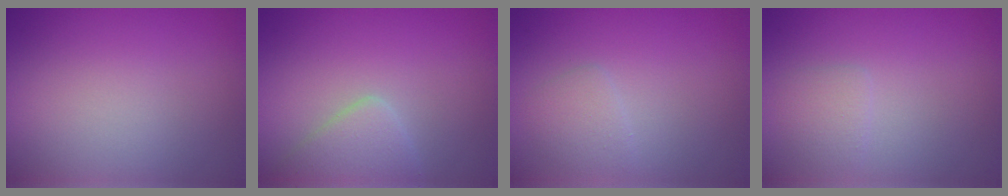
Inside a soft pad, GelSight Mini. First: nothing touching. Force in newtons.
{"total": 2.3, "press": 2.3, "slide": 0.0}
{"total": 1.5, "press": 1.5, "slide": 0.1}
{"total": 1.3, "press": 1.3, "slide": 0.1}